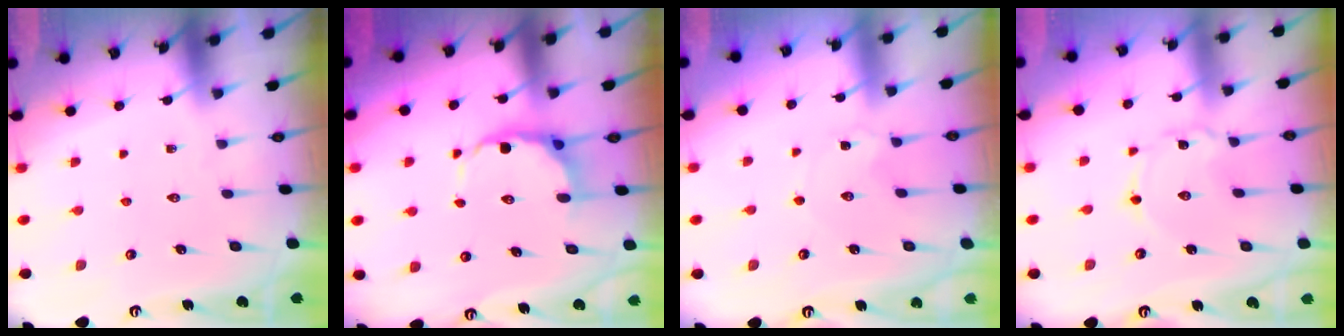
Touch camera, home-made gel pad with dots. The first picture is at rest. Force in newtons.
{"total": 7.1, "press": 7.0, "slide": 1.6}
{"total": 2.9, "press": 2.9, "slide": 0.5}
{"total": 1.6, "press": 1.5, "slide": 0.1}